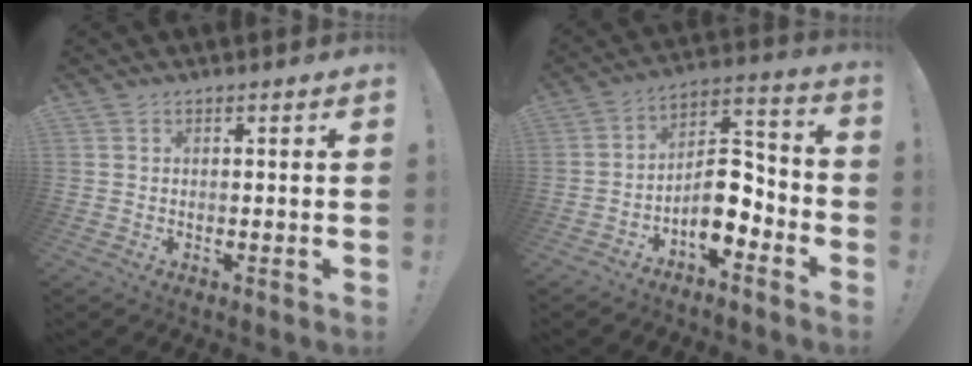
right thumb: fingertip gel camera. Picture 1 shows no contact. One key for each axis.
{"total": 11.6, "fx": -5.2, "fy": 6.5, "fz": 8.0, "tx": -0.106, "ty": 0.027, "tz": -0.084}